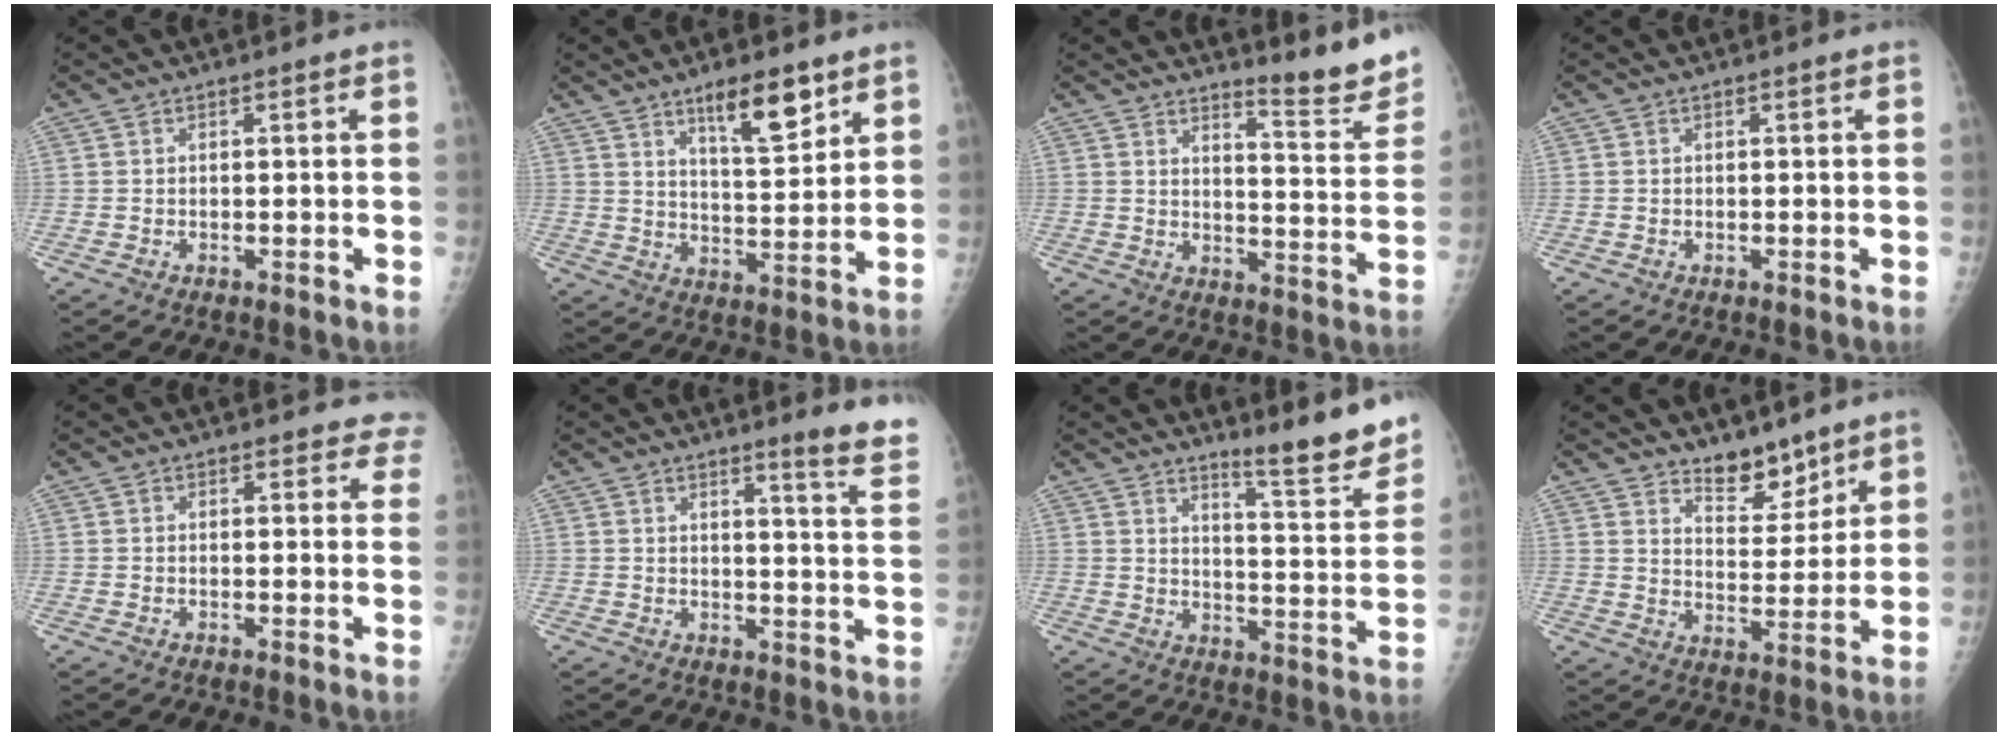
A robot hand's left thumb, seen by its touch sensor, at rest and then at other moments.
{"total": 10.3, "force": [6.5, 3.0, 7.4], "torque": [-0.103, -0.044, 0.110]}
{"total": 10.8, "force": [9.5, 0.4, 5.2], "torque": [-0.058, -0.097, 0.131]}
{"total": 0.0}
{"total": 4.1, "force": [3.6, 2.0, 0.0], "torque": [0.042, -0.015, 0.013]}
{"total": 8.7, "force": [7.0, -0.1, 5.2], "torque": [-0.050, -0.057, 0.070]}
{"total": 11.2, "force": [9.4, 0.7, 6.0], "torque": [-0.069, -0.081, 0.134]}
{"total": 7.8, "force": [6.3, 3.4, 3.1], "torque": [-0.020, -0.052, 0.108]}